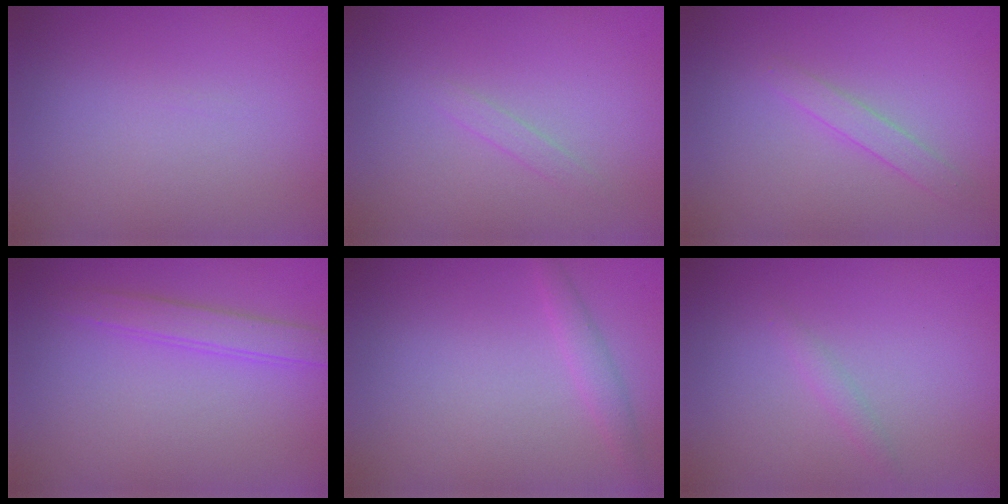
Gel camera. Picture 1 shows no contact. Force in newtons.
{"total": 0.8, "press": 0.8, "slide": 0.0}
{"total": 1.4, "press": 1.4, "slide": 0.1}
{"total": 2.1, "press": 2.1, "slide": 0.1}
{"total": 1.2, "press": 1.2, "slide": 0.0}
{"total": 0.8, "press": 0.8, "slide": 0.0}